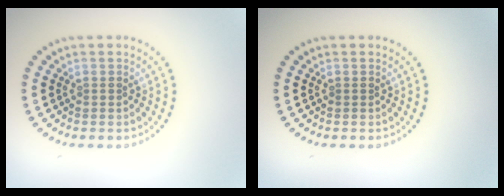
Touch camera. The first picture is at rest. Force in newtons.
{"total": 0.0}